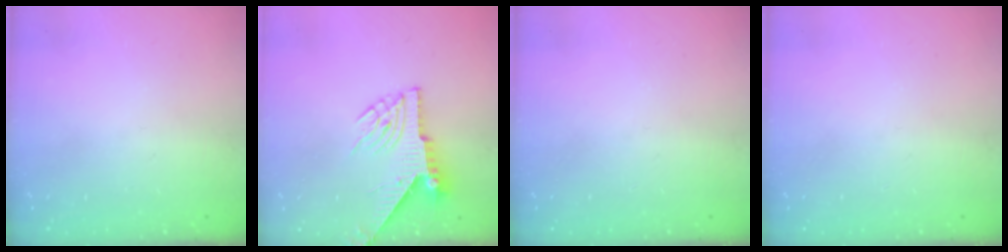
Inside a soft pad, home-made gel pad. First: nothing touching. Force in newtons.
{"total": 6.1, "press": 6.0, "slide": 0.7}
{"total": 0.0}
{"total": 0.0}